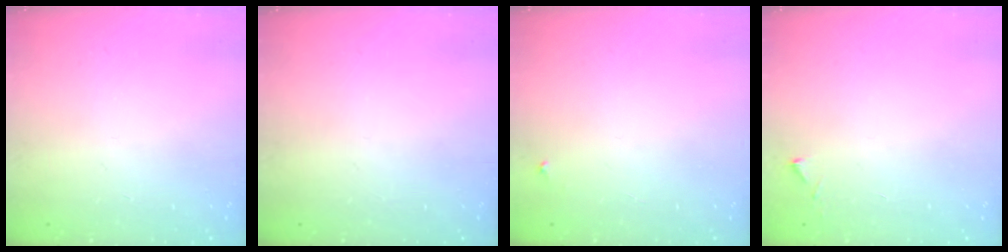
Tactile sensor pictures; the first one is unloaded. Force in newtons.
{"total": 0.0}
{"total": 2.2, "press": 2.2, "slide": 0.1}
{"total": 4.8, "press": 4.8, "slide": 0.6}